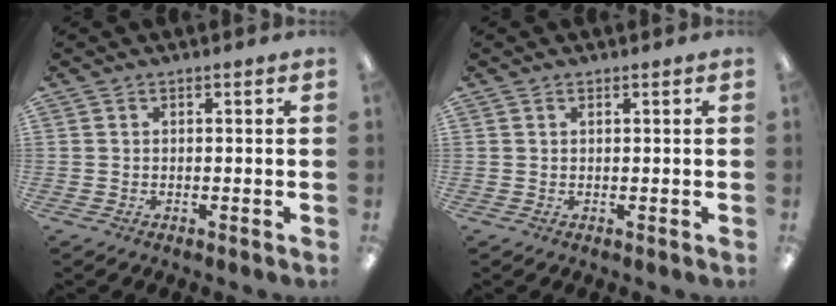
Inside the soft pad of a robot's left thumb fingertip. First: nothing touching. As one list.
[{"total": 0.0}]